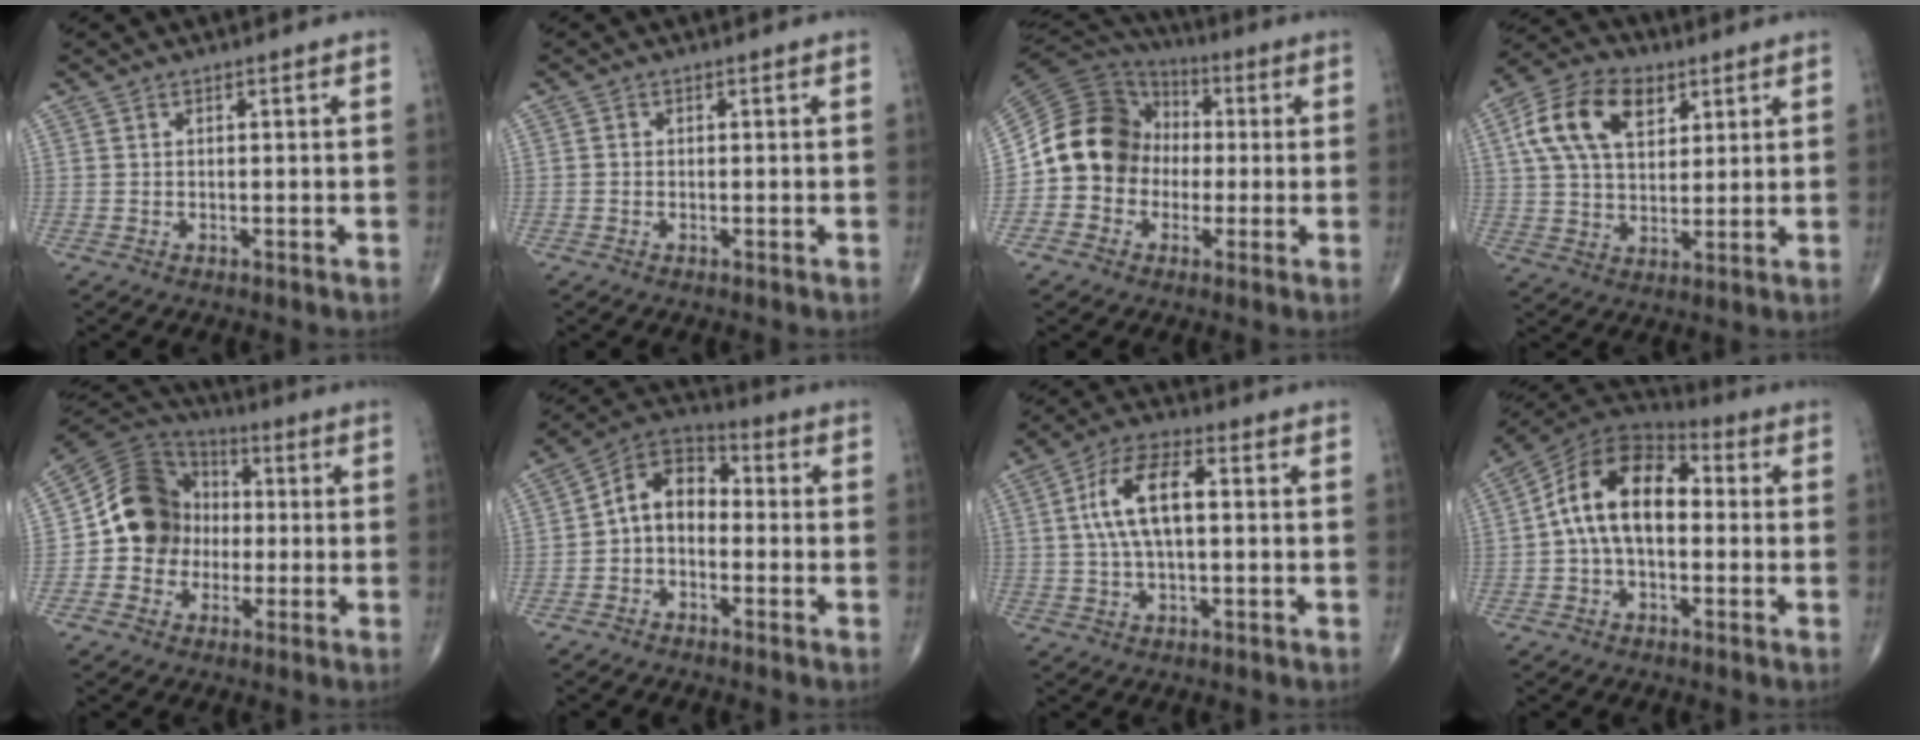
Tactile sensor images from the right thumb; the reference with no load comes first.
{"total": 0.5, "force": [-0.1, 0.5, 0.2], "torque": [-0.002, 0.001, -0.004]}
{"total": 14.9, "force": [-1.4, 13.1, 7.0], "torque": [-0.109, 0.043, -0.035]}
{"total": 14.5, "force": [5.5, 8.9, 10.0], "torque": [-0.170, 0.000, 0.099]}
{"total": 13.4, "force": [-0.9, 11.9, 6.1], "torque": [-0.075, 0.031, -0.028]}
{"total": 9.2, "force": [-1.1, 6.6, 6.2], "torque": [-0.080, 0.037, -0.040]}
{"total": 11.1, "force": [1.3, 5.0, 9.8], "torque": [-0.189, 0.023, 0.021]}
{"total": 14.7, "force": [0.3, 9.1, 11.6], "torque": [-0.184, 0.043, -0.007]}